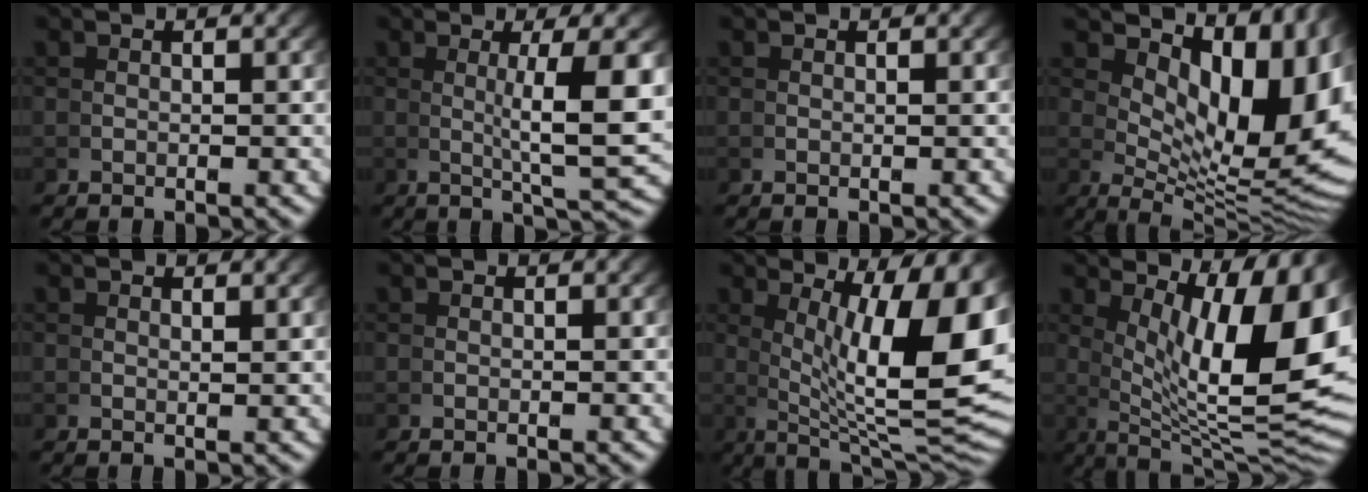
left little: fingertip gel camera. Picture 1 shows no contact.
{"total": 6.4, "force": [1.1, 0.6, 6.3], "torque": [-0.087, -0.001, 0.022]}
{"total": 0.0}
{"total": 13.8, "force": [4.4, 6.0, 11.6], "torque": [-0.137, 0.003, 0.072]}
{"total": 0.8, "force": [0.7, -0.2, 0.2], "torque": [-0.006, -0.005, 0.015]}
{"total": 0.0}
{"total": 13.7, "force": [1.9, 4.9, 12.6], "torque": [-0.177, -0.026, 0.051]}
{"total": 15.3, "force": [3.0, 6.1, 13.7], "torque": [-0.181, -0.020, 0.066]}